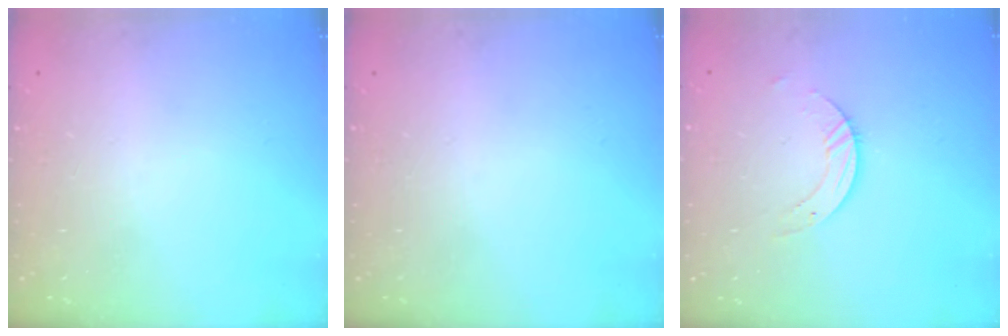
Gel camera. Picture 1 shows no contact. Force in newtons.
{"total": 0.0}
{"total": 3.9, "press": 3.9, "slide": 0.1}